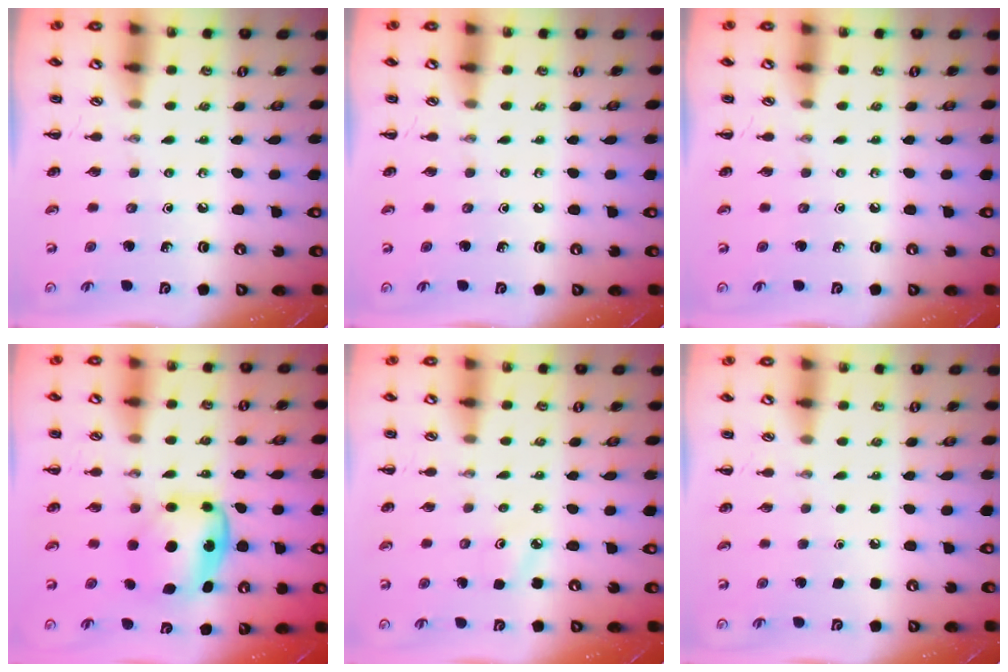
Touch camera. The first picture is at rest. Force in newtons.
{"total": 0.0}
{"total": 0.0}
{"total": 6.3, "press": 6.3, "slide": 0.3}
{"total": 3.4, "press": 3.2, "slide": 1.0}
{"total": 1.8, "press": 1.8, "slide": 0.1}